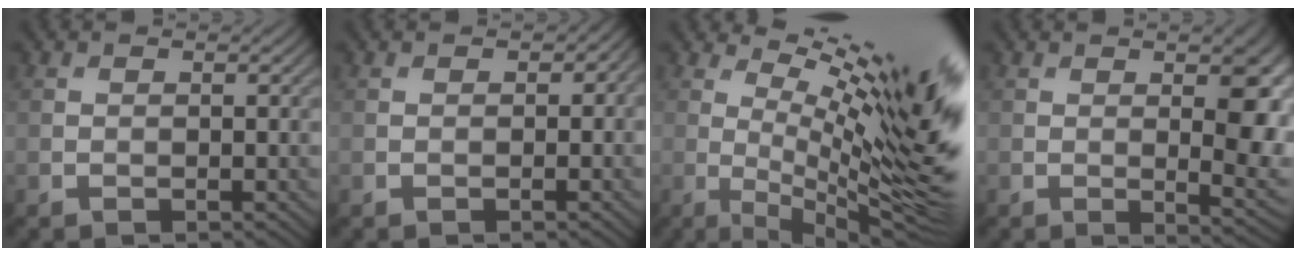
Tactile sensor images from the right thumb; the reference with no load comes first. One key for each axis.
{"total": 1.2, "fx": 0.0, "fy": 1.1, "fz": 0.6, "tx": -0.007, "ty": -0.007, "tz": -0.001}
{"total": 17.2, "fx": 4.9, "fy": 4.0, "fz": 16.0, "tx": -0.219, "ty": 0.004, "tz": 0.098}
{"total": 8.9, "fx": 1.2, "fy": 3.1, "fz": 8.2, "tx": -0.108, "ty": -0.009, "tz": 0.022}